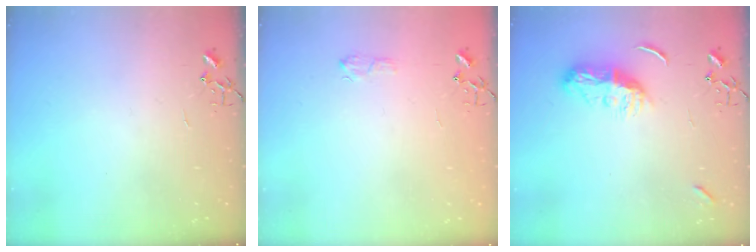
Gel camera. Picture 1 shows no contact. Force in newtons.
{"total": 5.5, "press": 5.5, "slide": 0.8}
{"total": 9.1, "press": 9.1, "slide": 0.8}